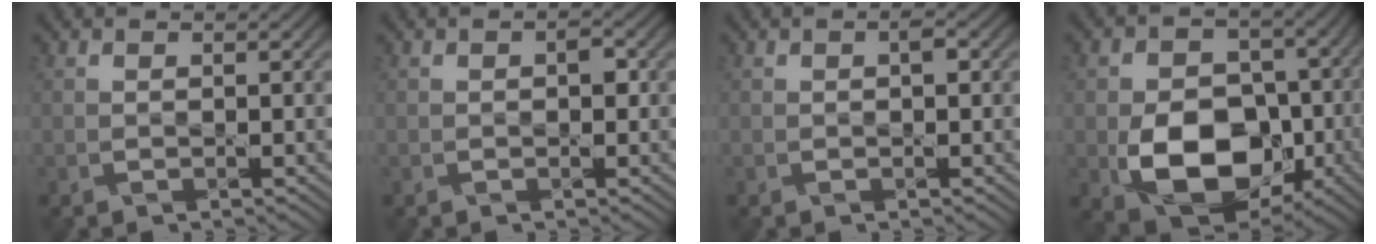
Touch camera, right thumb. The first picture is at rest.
{"total": 1.0, "force": [0.0, 0.6, 0.8], "torque": [-0.007, 0.000, -0.004]}
{"total": 0.6, "force": [0.1, 0.2, 0.6], "torque": [-0.007, 0.002, -0.001]}
{"total": 13.0, "force": [-3.7, 9.3, 8.3], "torque": [-0.145, -0.029, -0.069]}